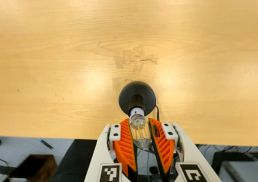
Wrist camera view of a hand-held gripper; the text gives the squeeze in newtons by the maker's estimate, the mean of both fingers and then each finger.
{"total": 11.9, "left": 12.3, "right": 11.5}